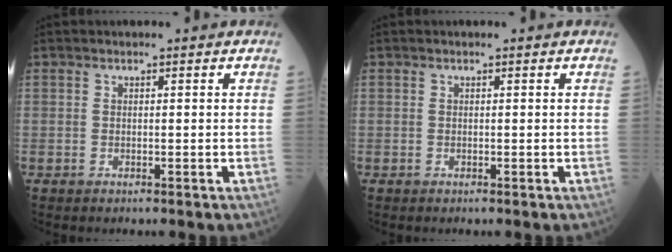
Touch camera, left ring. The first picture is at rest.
{"total": 0.0}